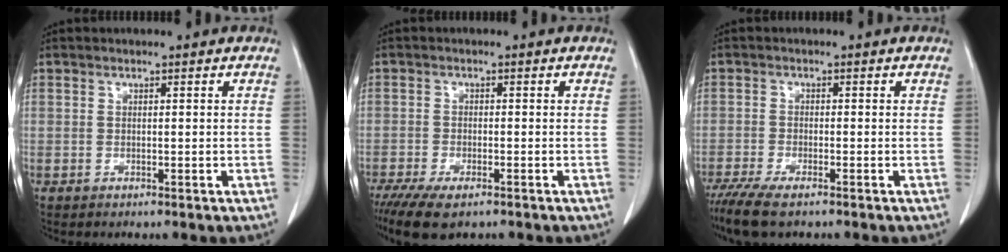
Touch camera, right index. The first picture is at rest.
{"total": 7.2, "force": [-5.1, 2.2, 4.5], "torque": [-0.074, -0.015, -0.082]}
{"total": 6.9, "force": [-5.2, 1.3, 4.4], "torque": [-0.076, -0.016, -0.088]}